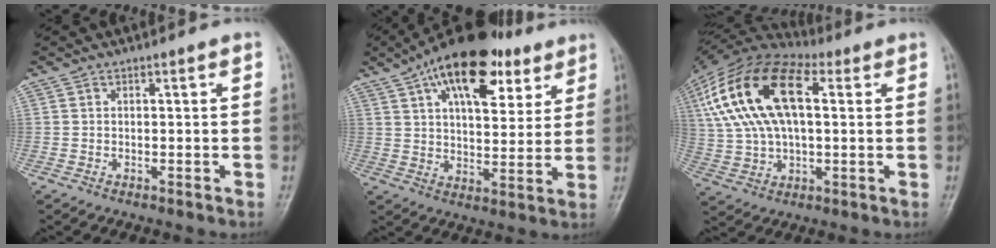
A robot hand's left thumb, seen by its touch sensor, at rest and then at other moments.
{"total": 20.0, "force": [10.6, 9.8, 13.9], "torque": [-0.191, -0.015, 0.166]}
{"total": 21.6, "force": [5.2, 11.4, 17.6], "torque": [-0.346, 0.022, 0.086]}